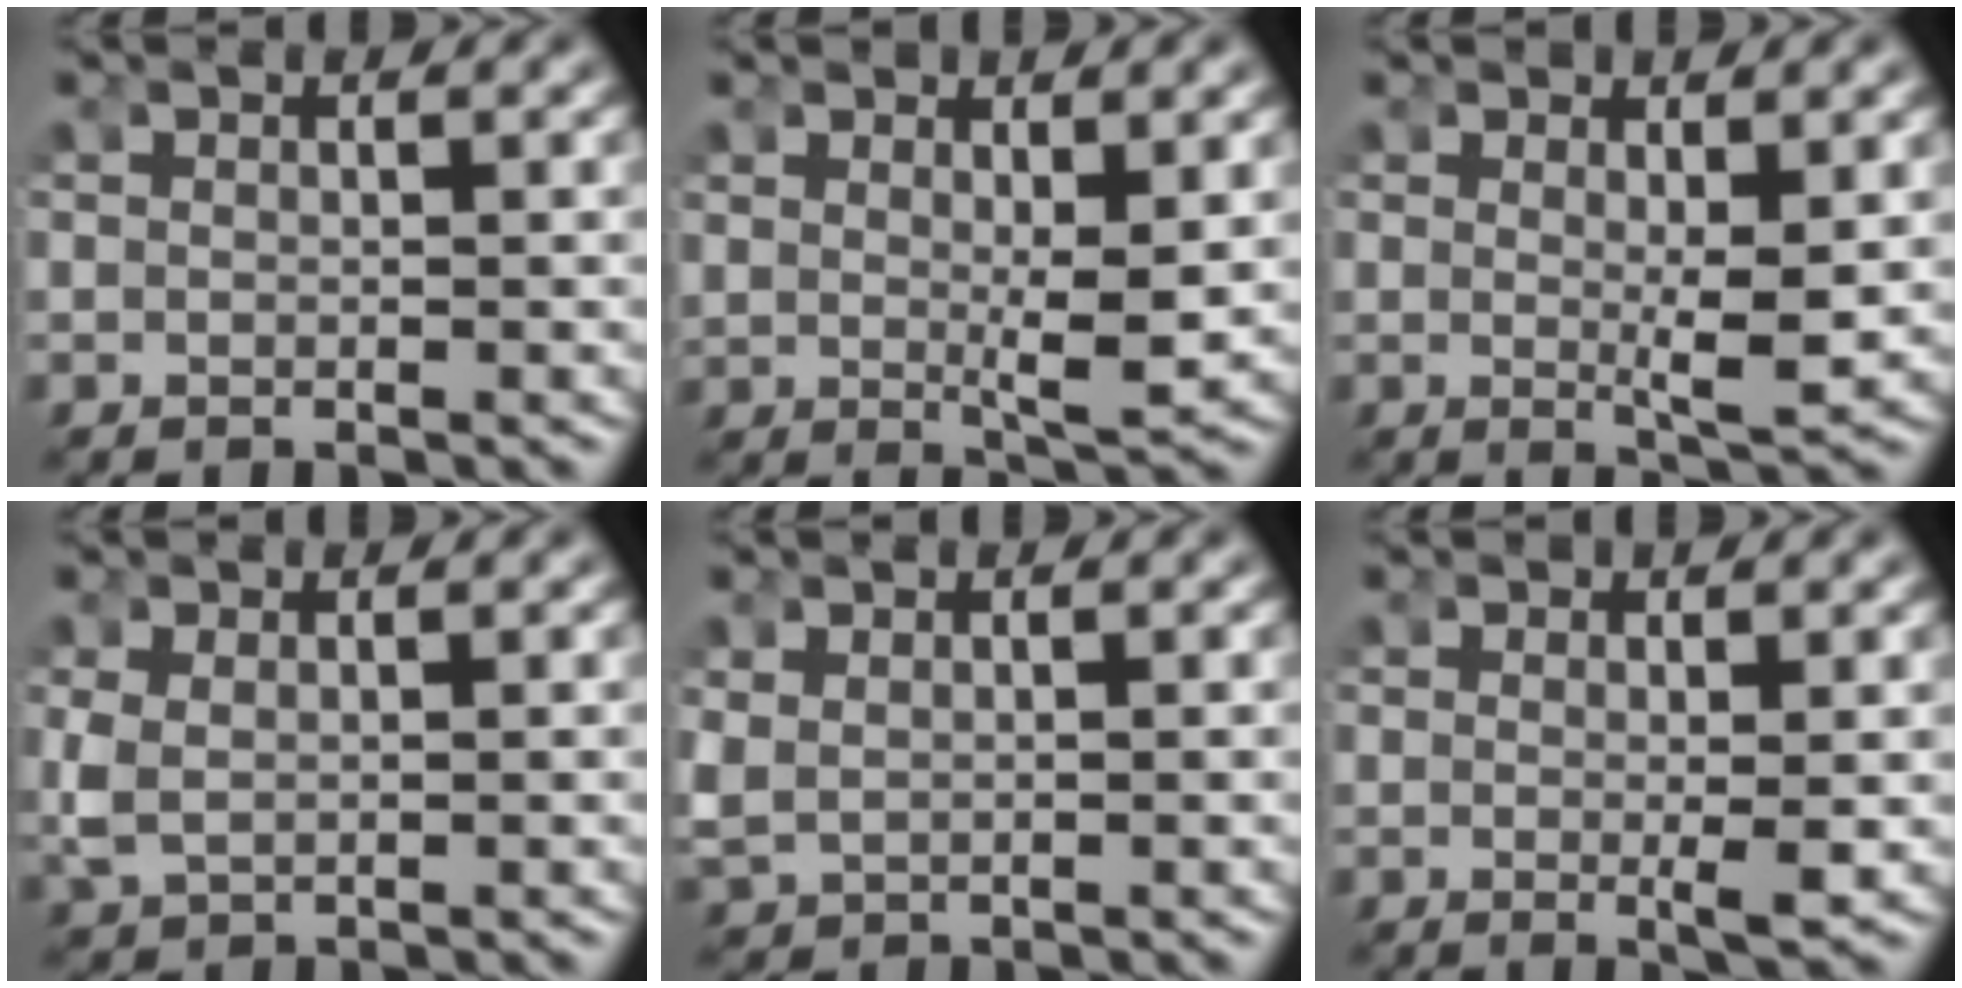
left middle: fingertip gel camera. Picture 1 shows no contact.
{"total": 2.4, "force": [0.9, 0.2, 2.3], "torque": [-0.045, -0.024, 0.026]}
{"total": 2.4, "force": [0.6, 0.0, 2.3], "torque": [-0.044, -0.023, 0.019]}
{"total": 2.2, "force": [0.1, 1.5, 1.6], "torque": [-0.060, -0.021, 0.022]}
{"total": 1.7, "force": [0.4, 1.4, 0.9], "torque": [-0.041, -0.014, 0.025]}
{"total": 1.6, "force": [0.0, -0.1, 1.5], "torque": [-0.027, -0.016, 0.006]}